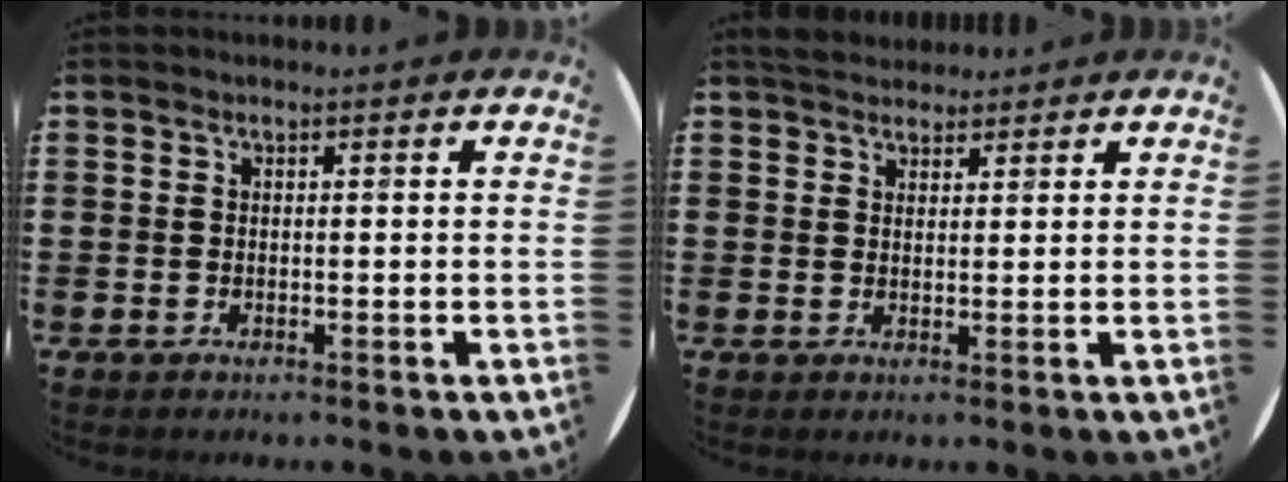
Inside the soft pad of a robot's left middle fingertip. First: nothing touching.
{"total": 2.9, "force": [2.8, 0.9, 0.2], "torque": [-0.008, 0.000, 0.053]}